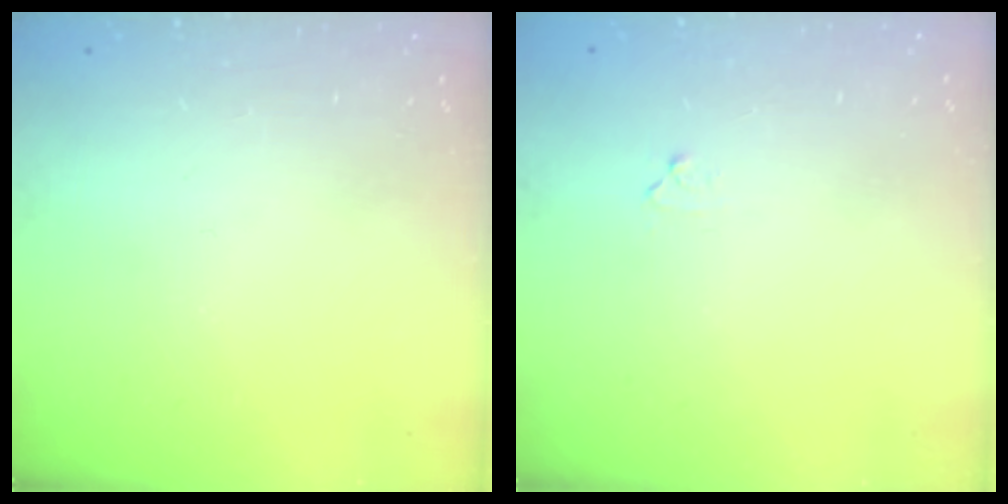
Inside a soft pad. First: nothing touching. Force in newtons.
{"total": 3.4, "press": 3.4, "slide": 0.4}